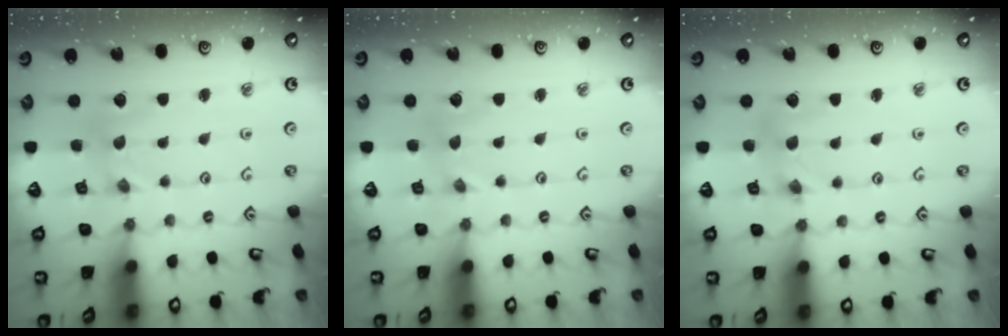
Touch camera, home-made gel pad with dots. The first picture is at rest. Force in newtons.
{"total": 0.0}
{"total": 3.0, "press": 3.0, "slide": 0.3}